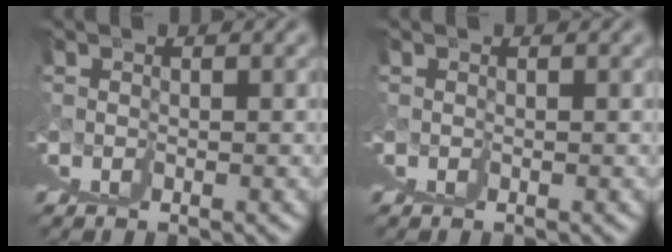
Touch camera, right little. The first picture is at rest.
{"total": 0.0}